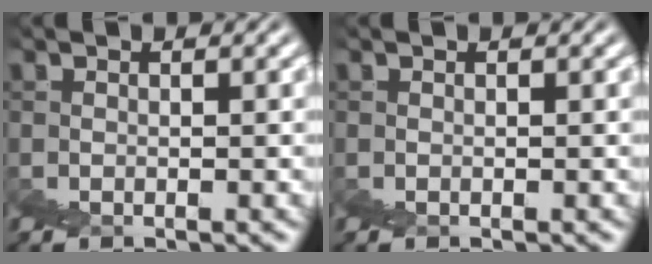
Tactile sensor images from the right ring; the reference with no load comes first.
{"total": 0.0}